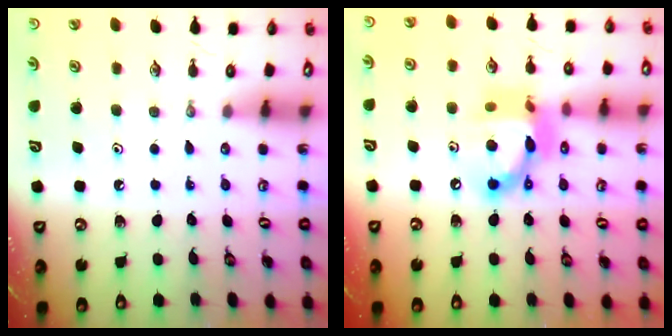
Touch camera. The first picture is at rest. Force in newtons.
{"total": 15.5, "press": 15.5, "slide": 1.5}